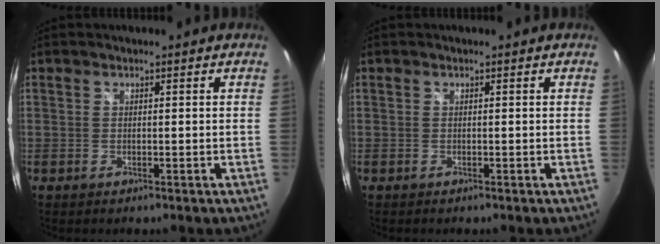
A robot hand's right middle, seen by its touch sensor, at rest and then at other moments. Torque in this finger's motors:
{"motor_torque": [-0.79, -0.12, -0.03, -0.01]}